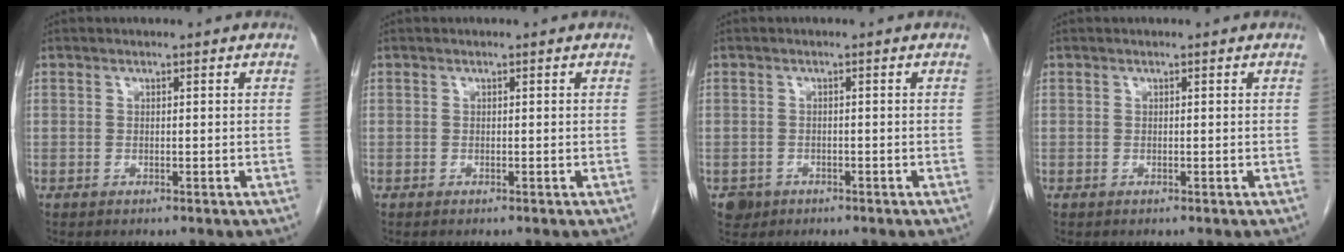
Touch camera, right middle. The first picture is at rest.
{"total": 0.0}
{"total": 1.9, "force": [-1.1, 1.6, 0.2], "torque": [-0.004, 0.006, -0.016]}
{"total": 0.0}